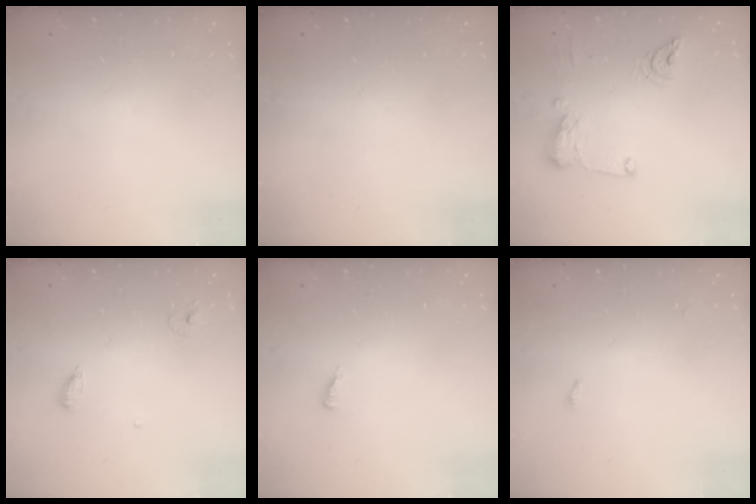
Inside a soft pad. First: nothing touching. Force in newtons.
{"total": 0.0}
{"total": 11.2, "press": 11.1, "slide": 1.5}
{"total": 6.4, "press": 6.4, "slide": 0.5}
{"total": 3.7, "press": 3.7, "slide": 0.5}
{"total": 6.3, "press": 2.7, "slide": 5.7}